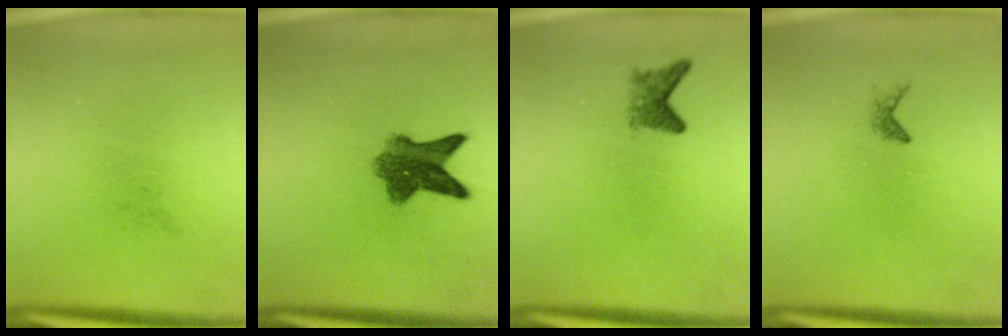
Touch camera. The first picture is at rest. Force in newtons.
{"total": 6.9}
{"total": 2.1}
{"total": 0.6}